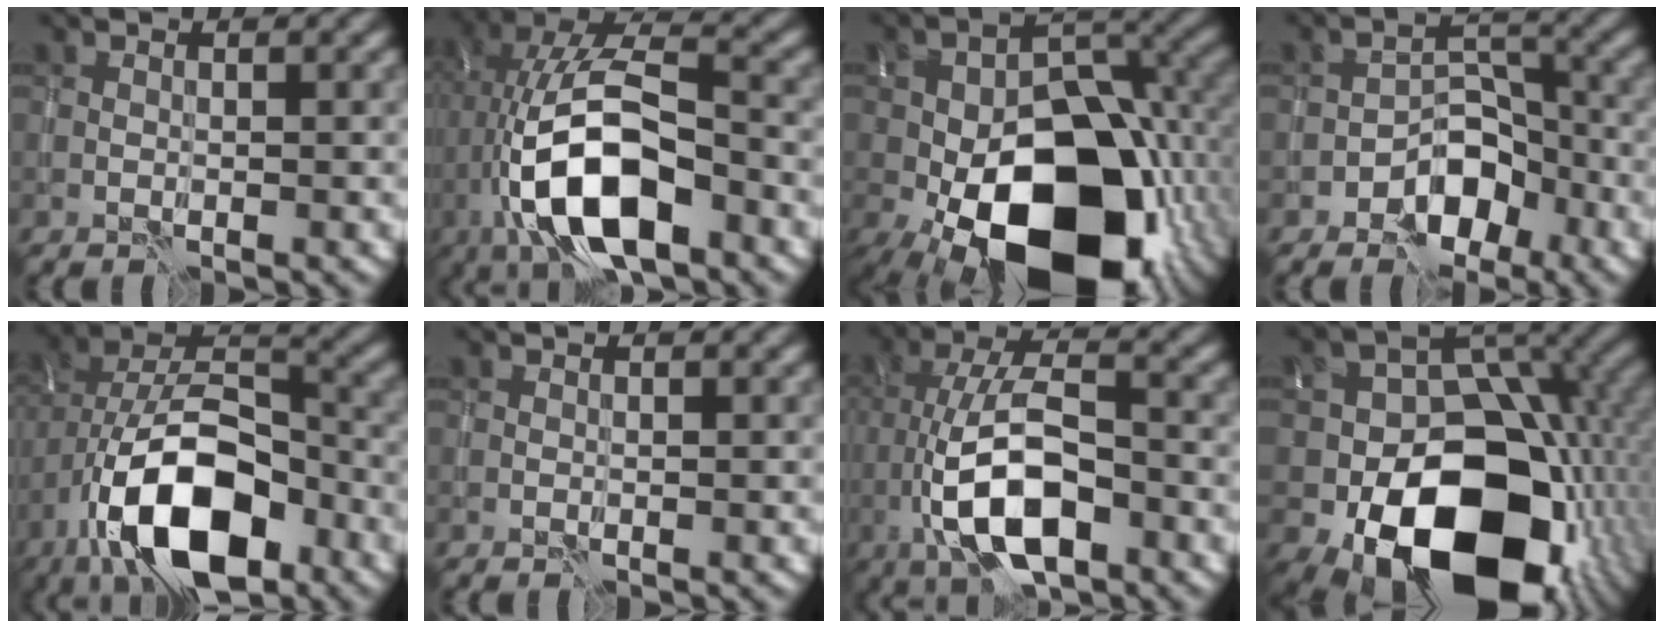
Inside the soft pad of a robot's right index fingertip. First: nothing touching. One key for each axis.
{"total": 12.4, "fx": -3.8, "fy": 5.2, "fz": 10.6, "tx": -0.194, "ty": 0.015, "tz": -0.073}
{"total": 20.1, "fx": -7.7, "fy": 12.3, "fz": 14.0, "tx": -0.251, "ty": -0.035, "tz": -0.102}
{"total": 5.0, "fx": -3.0, "fy": 3.0, "fz": 2.7, "tx": -0.022, "ty": 0.007, "tz": -0.053}
{"total": 13.1, "fx": -6.5, "fy": 6.0, "fz": 9.6, "tx": -0.170, "ty": 0.004, "tz": -0.117}
{"total": 0.0}
{"total": 9.5, "fx": -3.7, "fy": 3.8, "fz": 7.9, "tx": -0.154, "ty": 0.005, "tz": -0.069}
{"total": 19.0, "fx": -6.4, "fy": 13.1, "fz": 12.2, "tx": -0.164, "ty": -0.035, "tz": -0.085}